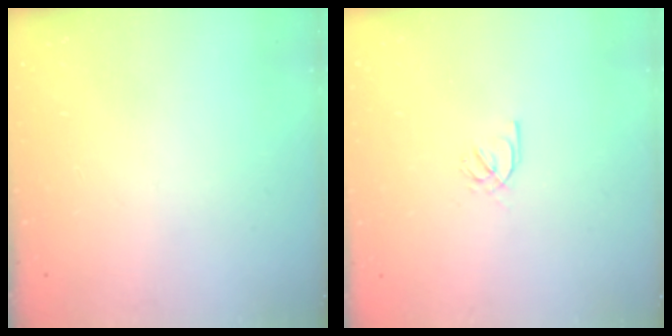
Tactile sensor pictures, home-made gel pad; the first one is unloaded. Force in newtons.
{"total": 2.1, "press": 2.1, "slide": 0.2}